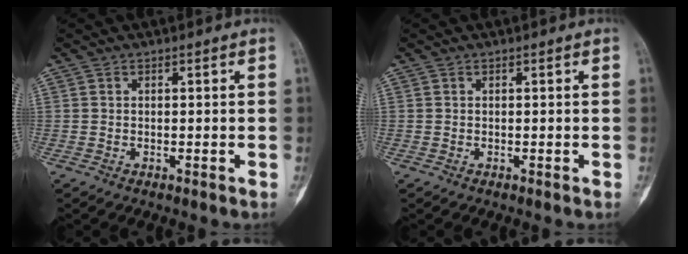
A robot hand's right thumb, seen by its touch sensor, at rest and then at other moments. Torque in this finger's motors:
{"motor_torque": [0.00, 0.00, 0.04, -0.04, 0.00]}